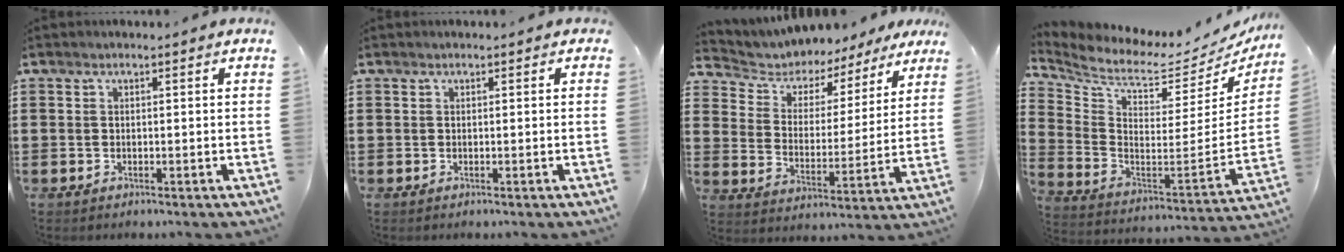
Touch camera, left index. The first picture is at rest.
{"total": 0.0}
{"total": 4.7, "force": [4.2, 2.0, 0.6], "torque": [-0.042, -0.031, 0.067]}
{"total": 5.4, "force": [4.5, 1.7, 2.3], "torque": [-0.075, -0.055, 0.073]}